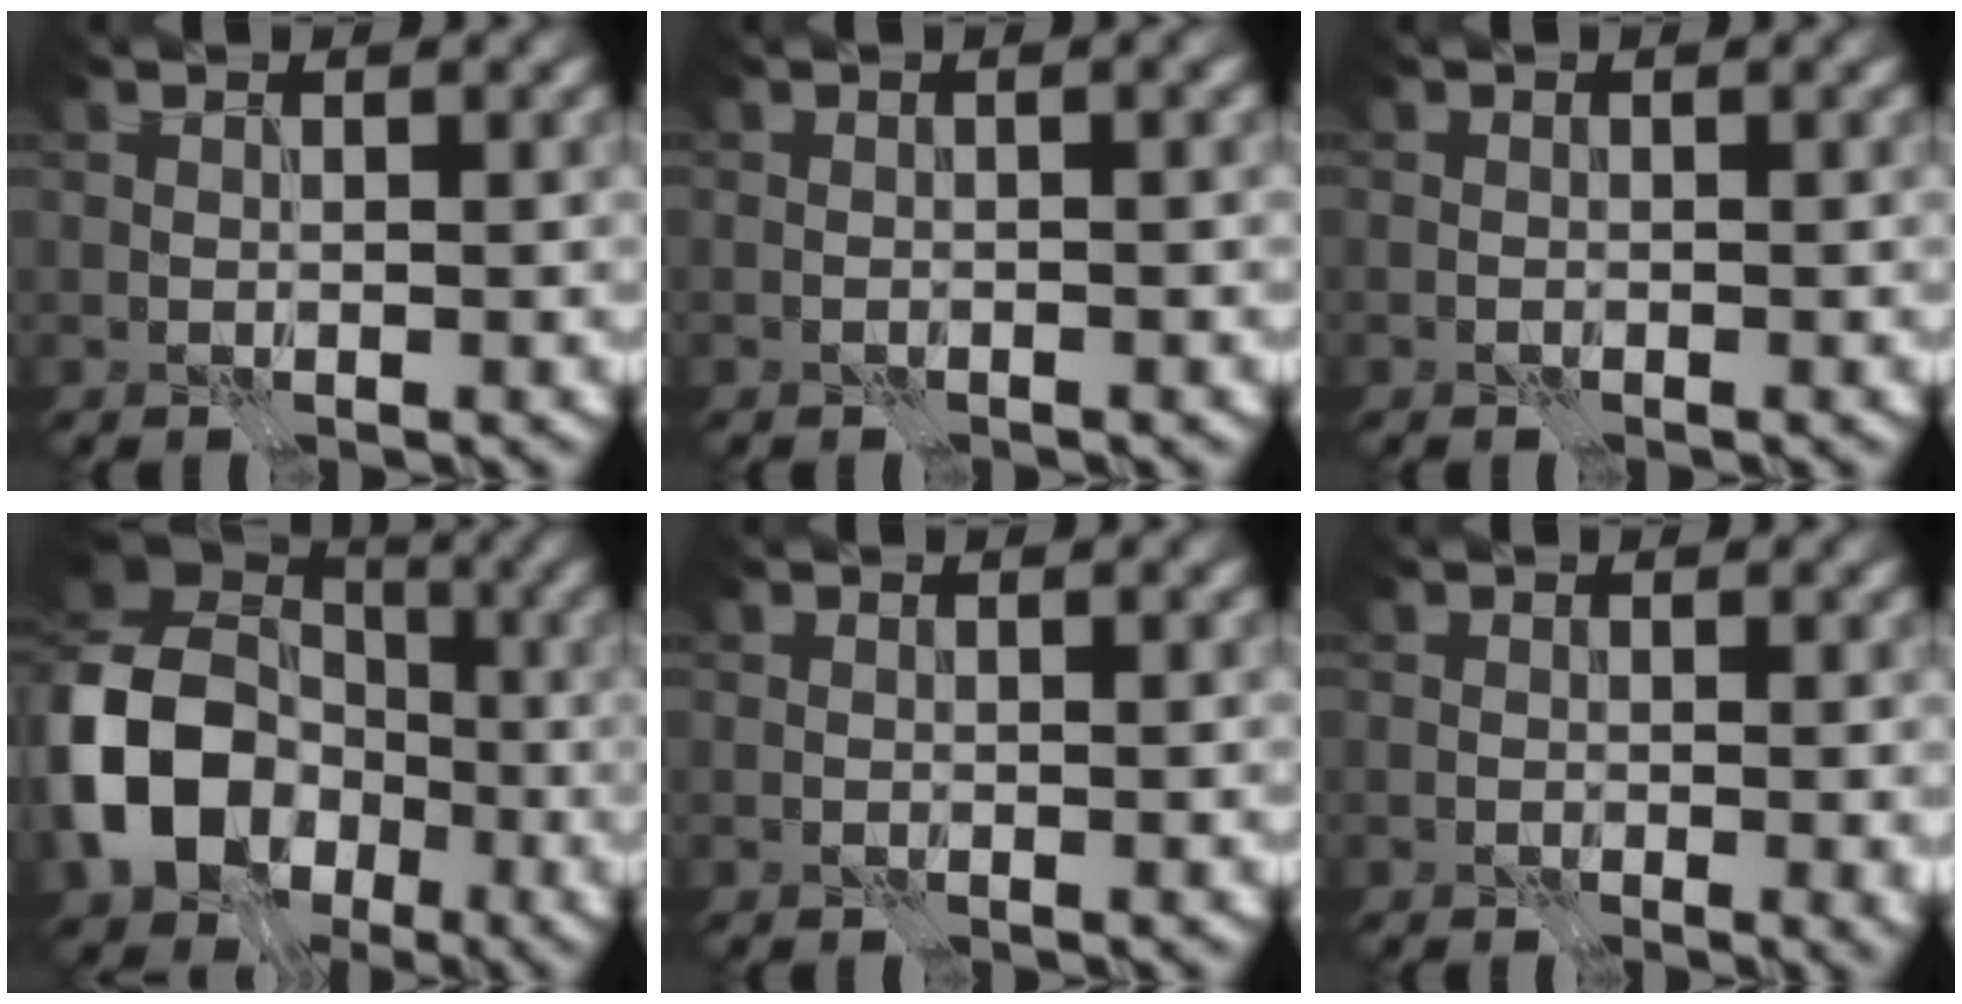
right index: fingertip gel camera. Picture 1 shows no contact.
{"total": 1.8, "force": [0.4, 0.6, 1.7], "torque": [-0.011, -0.002, -0.003]}
{"total": 0.0}
{"total": 12.5, "force": [-3.4, 9.9, 6.8], "torque": [-0.145, -0.010, -0.073]}
{"total": 0.0}
{"total": 1.2, "force": [0.1, 0.4, 1.1], "torque": [-0.008, -0.003, 0.003]}